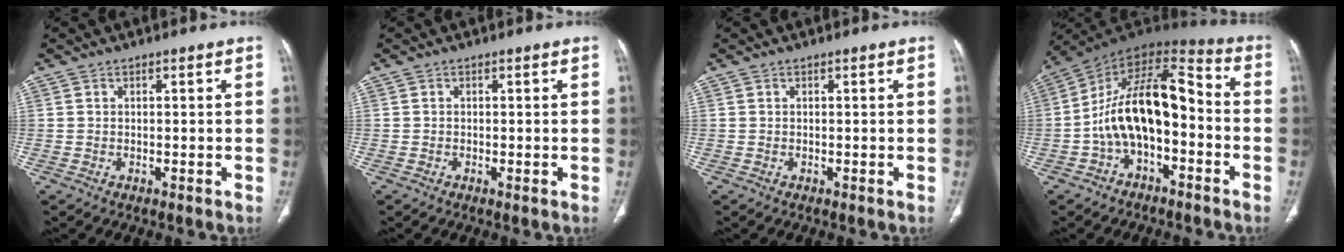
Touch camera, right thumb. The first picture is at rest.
{"total": 0.0}
{"total": 0.0}
{"total": 17.3, "force": [-3.2, 9.2, 14.3], "torque": [-0.222, 0.073, -0.060]}